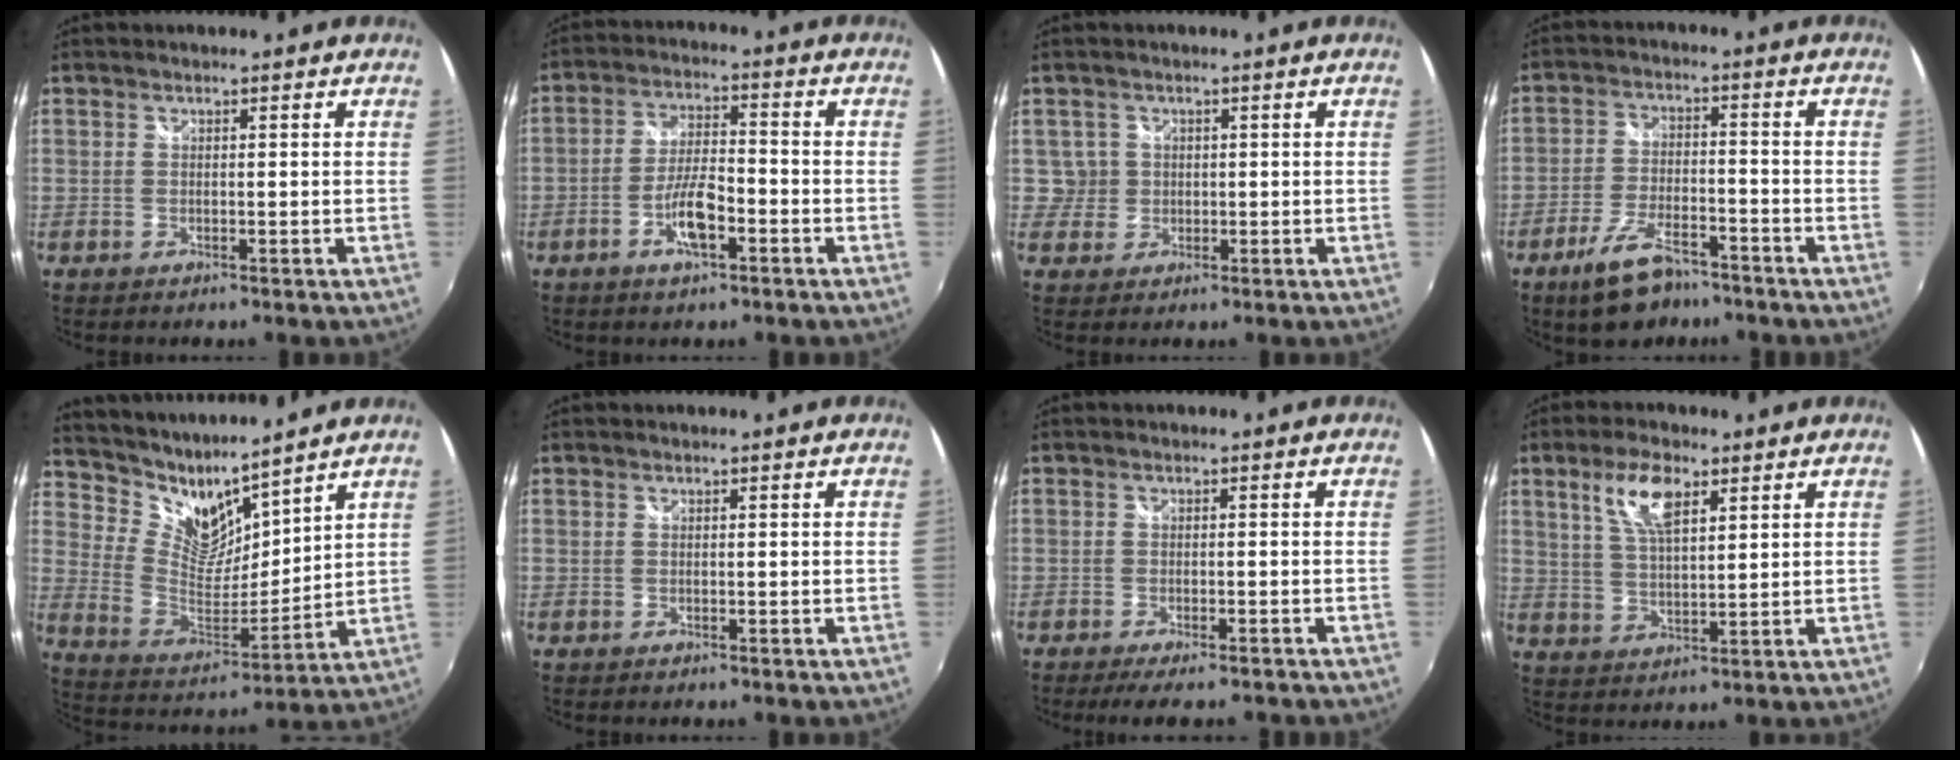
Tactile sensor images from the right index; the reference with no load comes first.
{"total": 7.5, "force": [-3.5, 2.3, 6.2], "torque": [-0.126, 0.003, -0.062]}
{"total": 3.2, "force": [0.4, 3.2, -0.1], "torque": [0.016, 0.017, 0.006]}
{"total": 9.9, "force": [-7.0, 4.2, 5.5], "torque": [-0.123, -0.004, -0.119]}
{"total": 10.8, "force": [9.6, 3.7, 3.4], "torque": [-0.070, -0.022, 0.190]}
{"total": 0.0}
{"total": 7.2, "force": [-6.0, 1.3, 3.7], "torque": [-0.080, -0.025, -0.093]}
{"total": 7.9, "force": [4.0, 3.0, 6.0], "torque": [-0.116, 0.009, 0.080]}